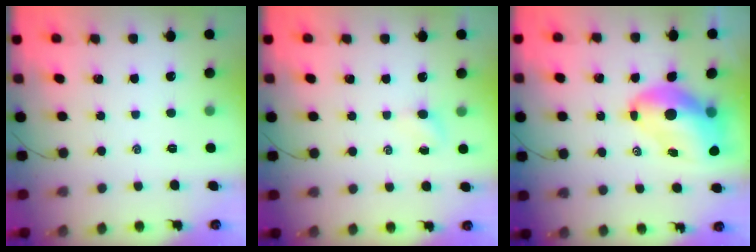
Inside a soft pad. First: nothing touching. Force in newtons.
{"total": 2.9, "press": 2.7, "slide": 1.1}
{"total": 11.4, "press": 11.0, "slide": 3.2}